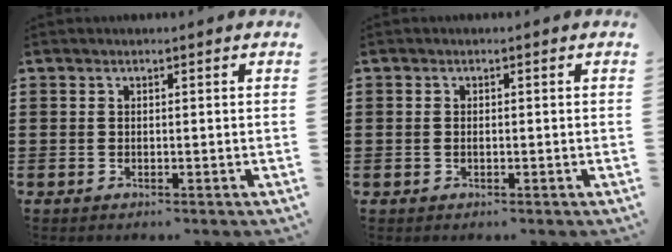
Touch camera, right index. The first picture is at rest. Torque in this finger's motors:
{"motor_torque": [-0.21, 0.06, -0.03, -0.01]}